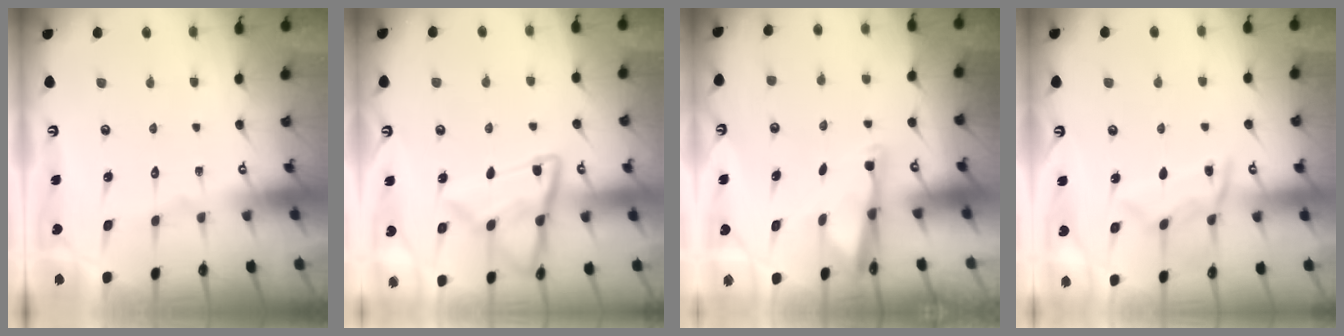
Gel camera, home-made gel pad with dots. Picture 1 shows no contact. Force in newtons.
{"total": 14.4, "press": 14.3, "slide": 1.3}
{"total": 2.8, "press": 2.8, "slide": 0.5}
{"total": 10.4, "press": 10.3, "slide": 0.9}